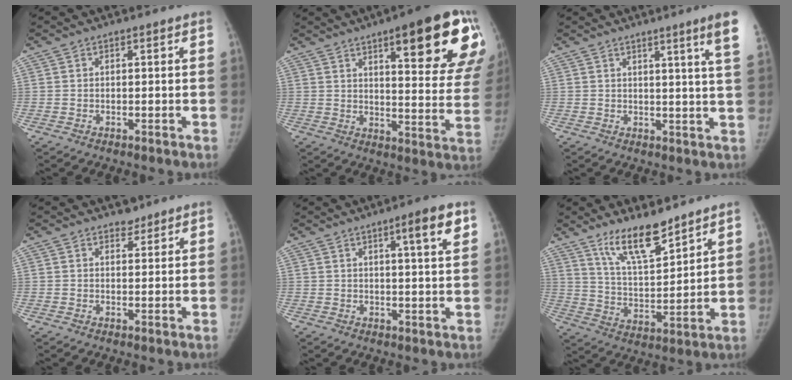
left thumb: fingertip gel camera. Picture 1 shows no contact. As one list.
[{"total": 23.7, "force": [12.2, 6.1, 19.4], "torque": [-0.205, -0.040, 0.158]}, {"total": 7.7, "force": [4.6, -1.2, 6.0], "torque": [-0.078, -0.028, 0.049]}, {"total": 1.8, "force": [1.5, 1.0, 0.2], "torque": [0.014, -0.009, 0.019]}, {"total": 6.0, "force": [3.1, 0.6, 5.2], "torque": [-0.065, -0.012, 0.041]}, {"total": 11.9, "force": [9.0, 3.2, 7.1], "torque": [-0.102, -0.066, 0.172]}]